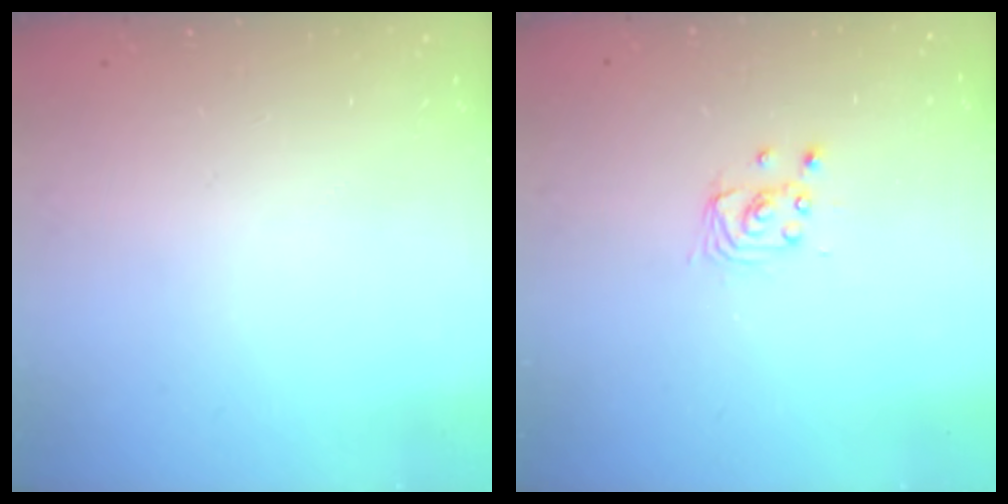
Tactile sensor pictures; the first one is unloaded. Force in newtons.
{"total": 2.8, "press": 2.8, "slide": 0.1}